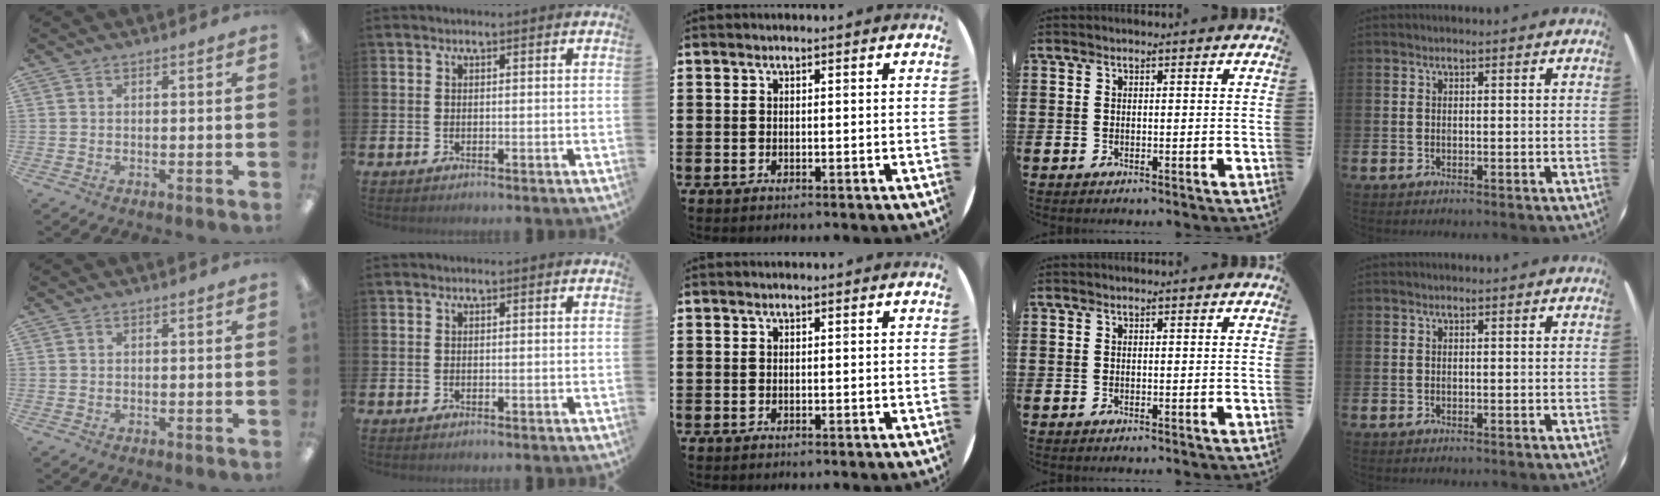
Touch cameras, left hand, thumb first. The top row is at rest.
{}